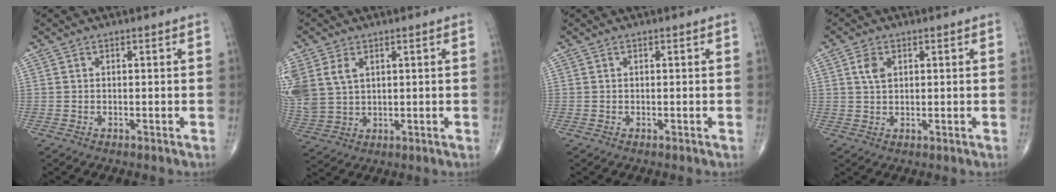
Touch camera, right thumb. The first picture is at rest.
{"total": 12.1, "force": [4.0, 8.7, 7.5], "torque": [-0.193, 0.002, 0.095]}
{"total": 0.0}
{"total": 3.3, "force": [1.1, 2.1, 2.2], "torque": [-0.037, -0.001, 0.023]}